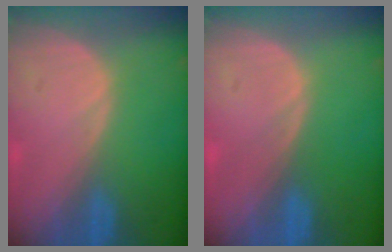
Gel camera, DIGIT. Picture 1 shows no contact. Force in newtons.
{"total": 0.0}